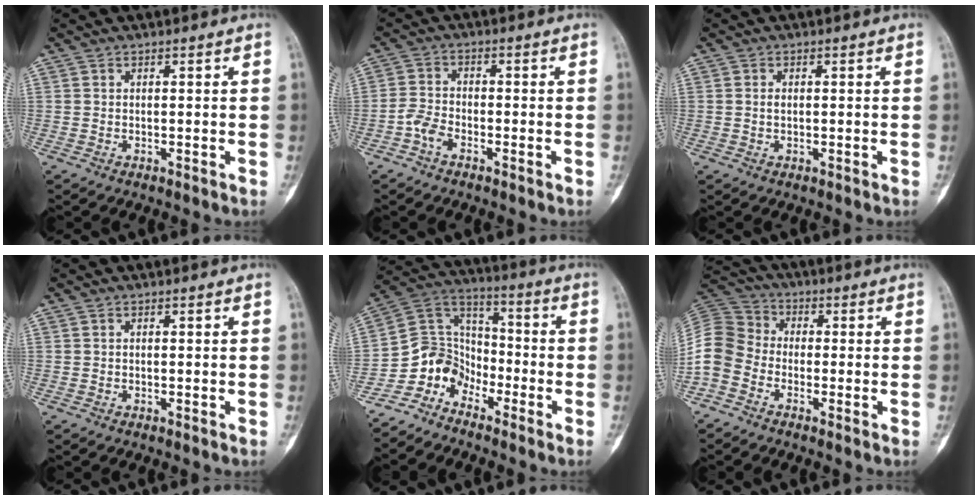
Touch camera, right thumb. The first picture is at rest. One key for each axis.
{"total": 3.6, "fx": -2.2, "fy": 2.1, "fz": 2.0, "tx": -0.034, "ty": 0.015, "tz": -0.048}
{"total": 1.0, "fx": 0.0, "fy": 0.6, "fz": 0.7, "tx": -0.011, "ty": 0.001, "tz": 0.001}
{"total": 0.0}
{"total": 9.3, "fx": -6.5, "fy": 6.4, "fz": 1.8, "tx": -0.007, "ty": 0.088, "tz": -0.145}
{"total": 9.0, "fx": -3.5, "fy": 7.2, "fz": 4.2, "tx": -0.076, "ty": 0.037, "tz": -0.085}